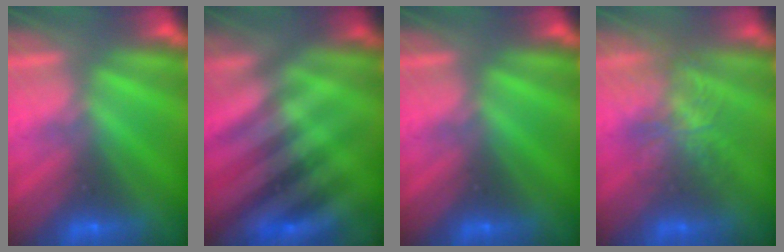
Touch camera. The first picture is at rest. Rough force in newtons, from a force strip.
{"total": 2.8}
{"total": 0.0}
{"total": 4.5}